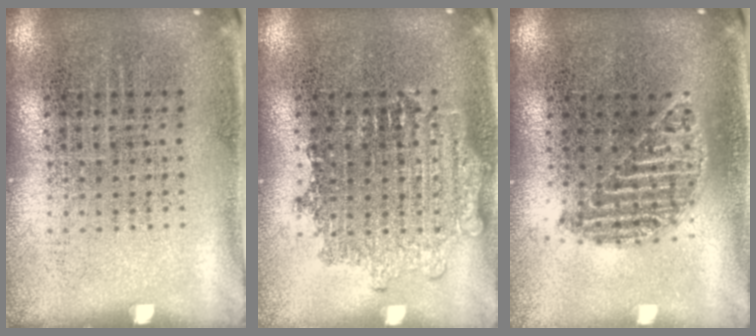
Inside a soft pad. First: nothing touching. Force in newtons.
{"total": 2.0, "press": 1.9, "slide": 0.4}
{"total": 1.1, "press": 1.0, "slide": 0.5}